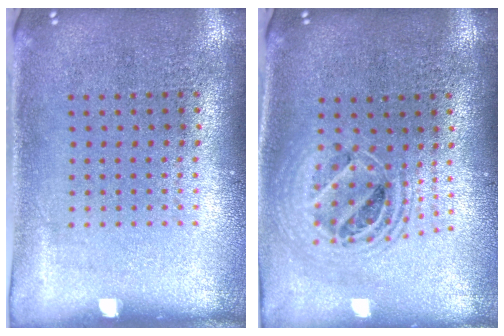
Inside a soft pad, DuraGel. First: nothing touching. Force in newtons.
{"total": 1.8, "press": 1.5, "slide": 1.1}